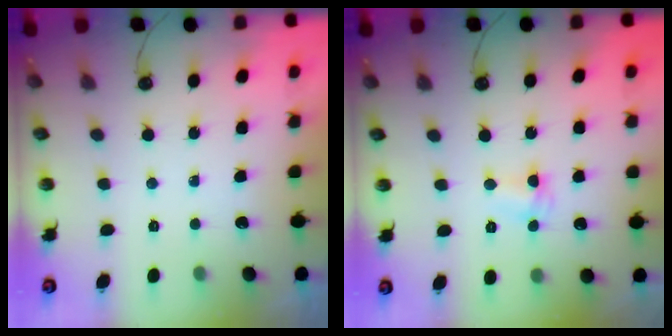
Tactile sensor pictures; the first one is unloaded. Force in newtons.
{"total": 2.6, "press": 2.6, "slide": 0.6}